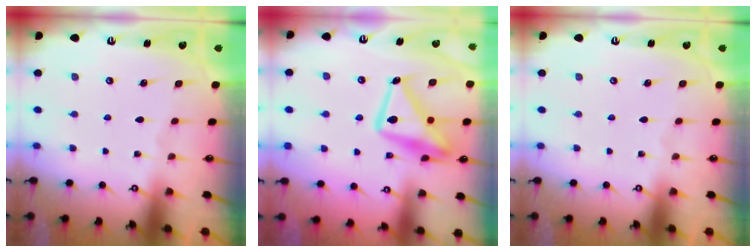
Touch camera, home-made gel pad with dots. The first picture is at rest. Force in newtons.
{"total": 16.7, "press": 16.6, "slide": 1.3}
{"total": 0.0}